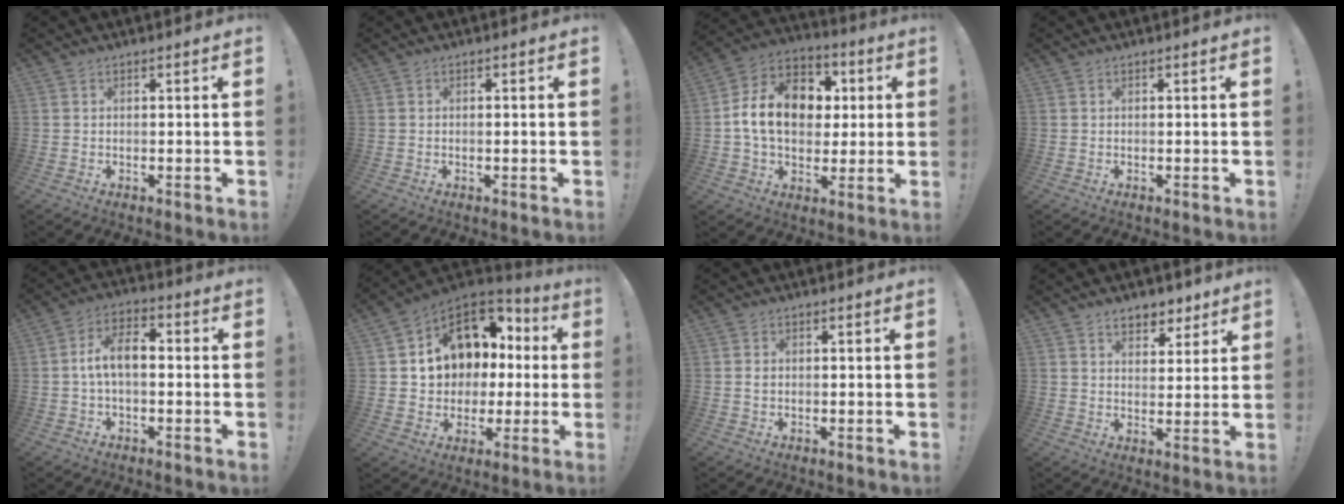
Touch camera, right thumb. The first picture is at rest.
{"total": 0.6, "force": [-0.4, 0.0, 0.4], "torque": [-0.008, -0.001, -0.007]}
{"total": 17.2, "force": [2.1, 13.0, 11.0], "torque": [-0.165, 0.013, 0.047]}
{"total": 0.0}
{"total": 8.9, "force": [-0.3, 4.6, 7.6], "torque": [-0.139, 0.009, -0.004]}
{"total": 12.7, "force": [4.2, 10.5, 5.8], "torque": [-0.080, -0.032, 0.095]}
{"total": 0.8, "force": [0.2, 0.7, 0.4], "torque": [0.000, 0.001, 0.002]}
{"total": 6.9, "force": [5.0, 4.0, 2.5], "torque": [-0.023, -0.029, 0.090]}